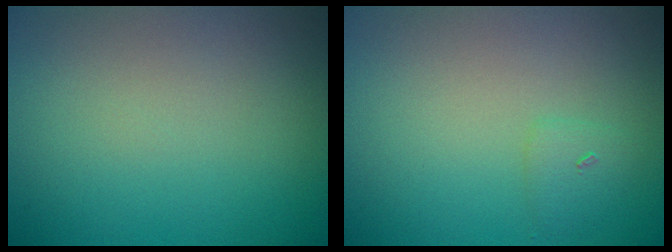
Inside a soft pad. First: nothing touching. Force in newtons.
{"total": 0.5, "press": 0.5, "slide": 0.0}